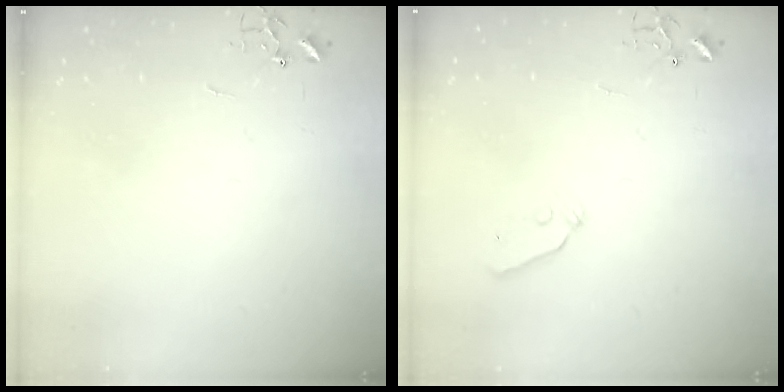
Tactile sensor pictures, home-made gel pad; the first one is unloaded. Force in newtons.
{"total": 4.5, "press": 4.4, "slide": 0.7}